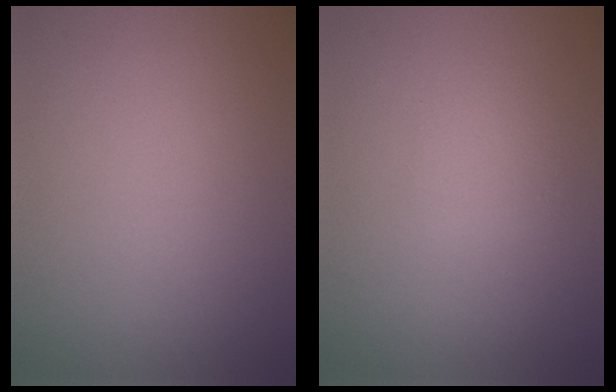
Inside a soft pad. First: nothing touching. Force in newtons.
{"total": 1.3, "press": 1.3, "slide": 0.1}